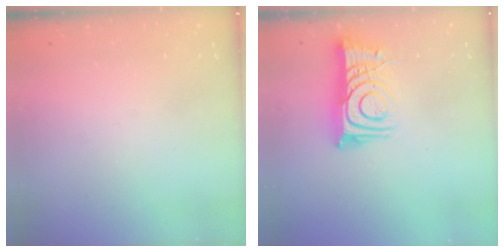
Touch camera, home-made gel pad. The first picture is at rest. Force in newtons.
{"total": 12.3, "press": 12.2, "slide": 1.0}